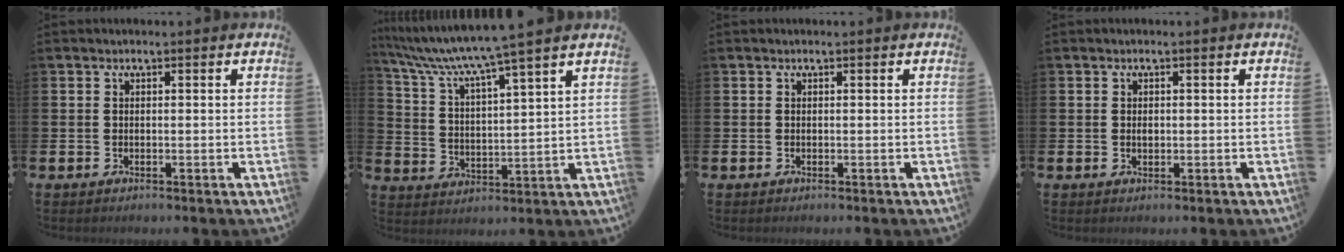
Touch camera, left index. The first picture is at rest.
{"total": 7.2, "force": [6.6, -1.0, 2.9], "torque": [-0.087, -0.045, 0.109]}
{"total": 0.0}
{"total": 0.9, "force": [0.0, 0.5, 0.7], "torque": [-0.004, 0.000, -0.002]}